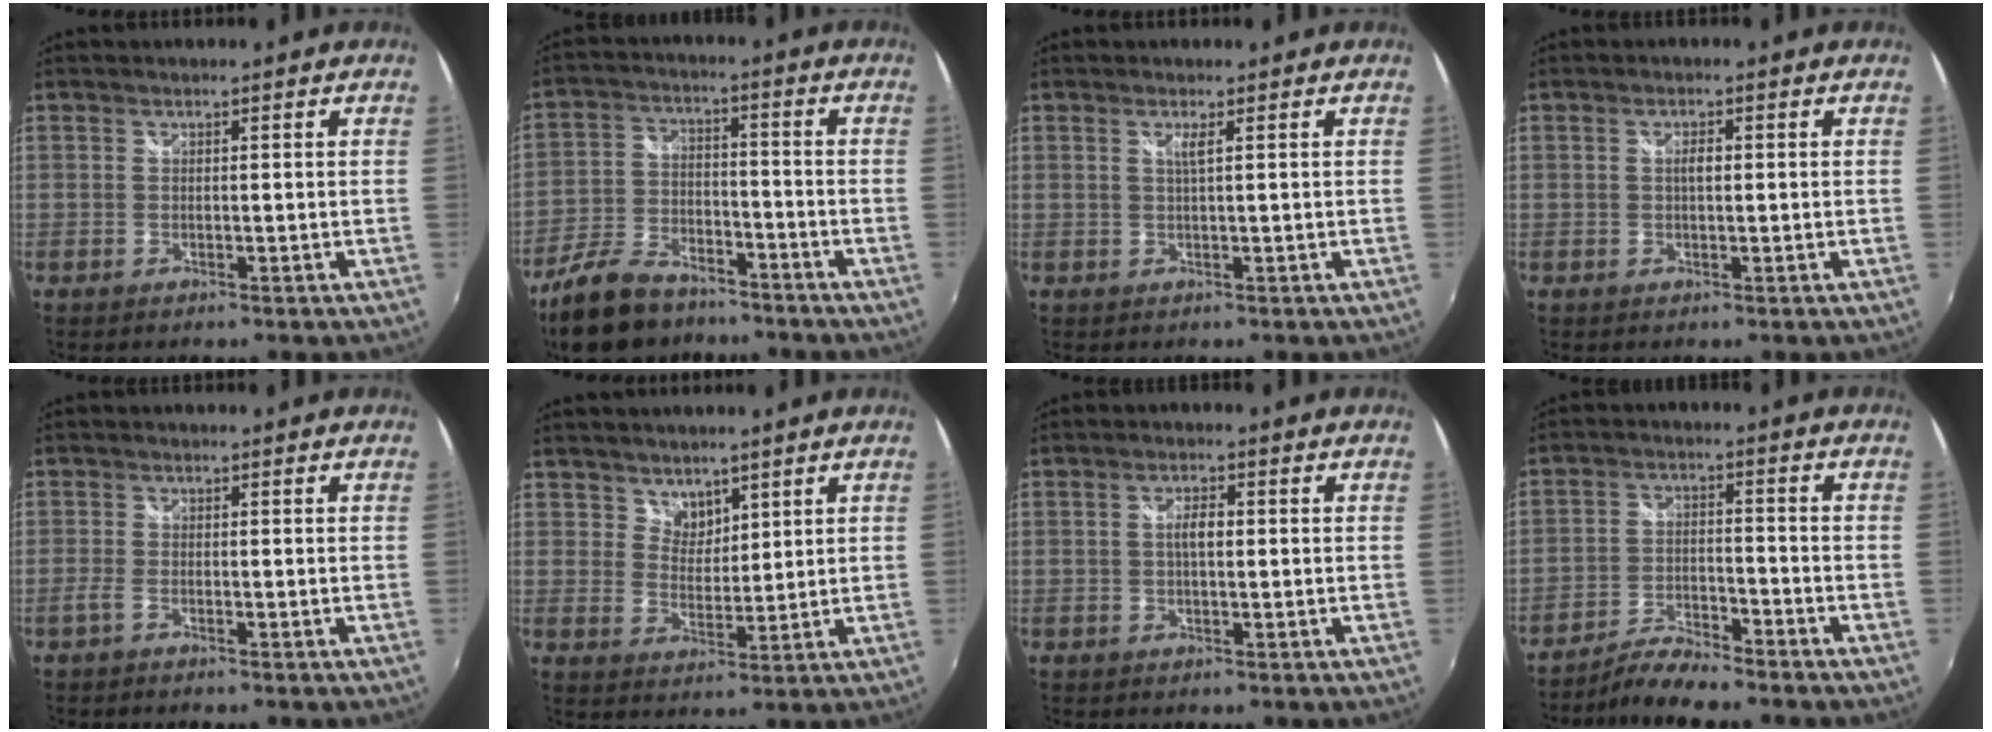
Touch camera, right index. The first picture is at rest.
{"total": 14.1, "force": [-10.7, 6.4, 6.5], "torque": [-0.156, -0.008, -0.192]}
{"total": 1.3, "force": [0.7, -0.5, 0.9], "torque": [-0.017, 0.003, 0.012]}
{"total": 1.7, "force": [0.2, 0.7, 1.6], "torque": [-0.028, 0.003, 0.002]}
{"total": 1.5, "force": [-1.0, 0.4, 1.0], "torque": [-0.025, -0.002, -0.024]}
{"total": 4.1, "force": [3.0, 2.6, 0.7], "torque": [-0.001, 0.005, 0.056]}
{"total": 2.8, "force": [0.1, 1.1, 2.5], "torque": [-0.046, 0.005, 0.000]}
{"total": 6.7, "force": [-6.2, 0.7, 2.3], "torque": [-0.053, 0.004, -0.115]}